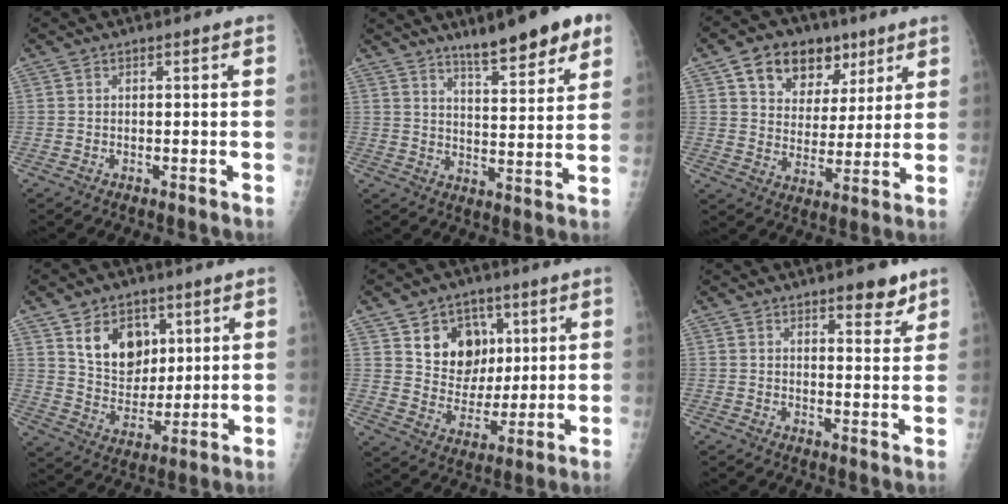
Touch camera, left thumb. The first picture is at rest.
{"total": 13.2, "force": [9.1, 2.7, 9.2], "torque": [-0.110, -0.045, 0.137]}
{"total": 14.2, "force": [7.6, 10.0, 6.7], "torque": [-0.063, -0.018, 0.122]}
{"total": 12.1, "force": [5.3, 8.6, 6.6], "torque": [-0.070, -0.034, 0.102]}
{"total": 12.5, "force": [5.1, 9.9, 5.5], "torque": [-0.043, -0.023, 0.094]}
{"total": 5.5, "force": [3.8, 2.0, 3.4], "torque": [-0.026, -0.023, 0.048]}